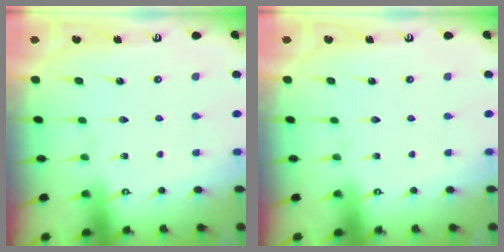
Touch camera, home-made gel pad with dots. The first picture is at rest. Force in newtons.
{"total": 0.0}